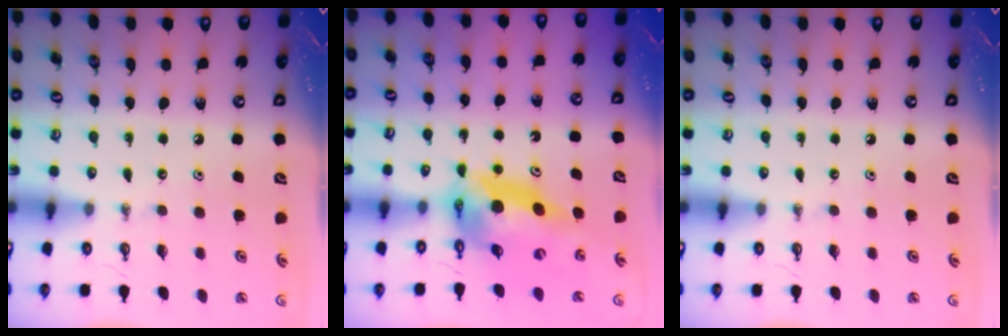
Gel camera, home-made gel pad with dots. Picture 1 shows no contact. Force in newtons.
{"total": 13.2, "press": 13.2, "slide": 1.3}
{"total": 0.0}